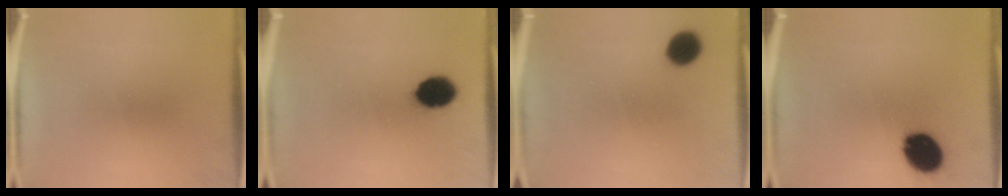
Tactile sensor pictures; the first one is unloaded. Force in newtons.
{"total": 8.6}
{"total": 6.1}
{"total": 12.6}